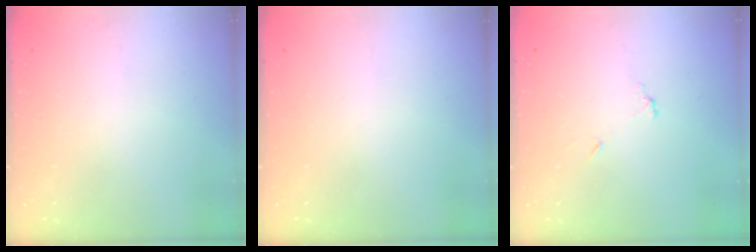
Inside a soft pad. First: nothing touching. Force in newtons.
{"total": 0.0}
{"total": 4.7, "press": 4.6, "slide": 0.3}